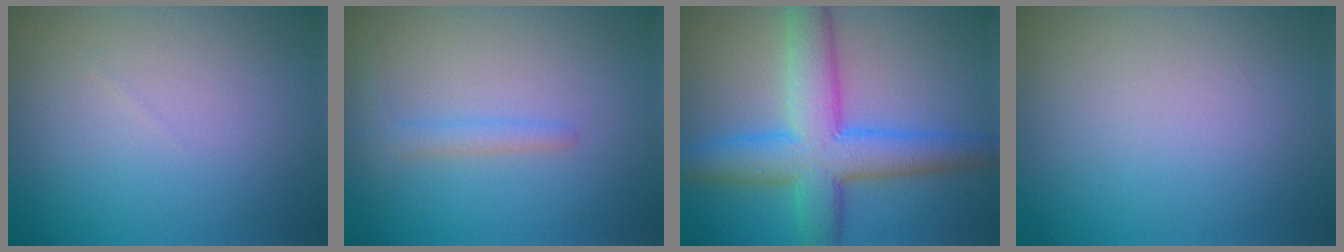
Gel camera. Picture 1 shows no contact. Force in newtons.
{"total": 1.6, "press": 1.6, "slide": 0.1}
{"total": 8.4, "press": 8.4, "slide": 0.3}
{"total": 0.0}